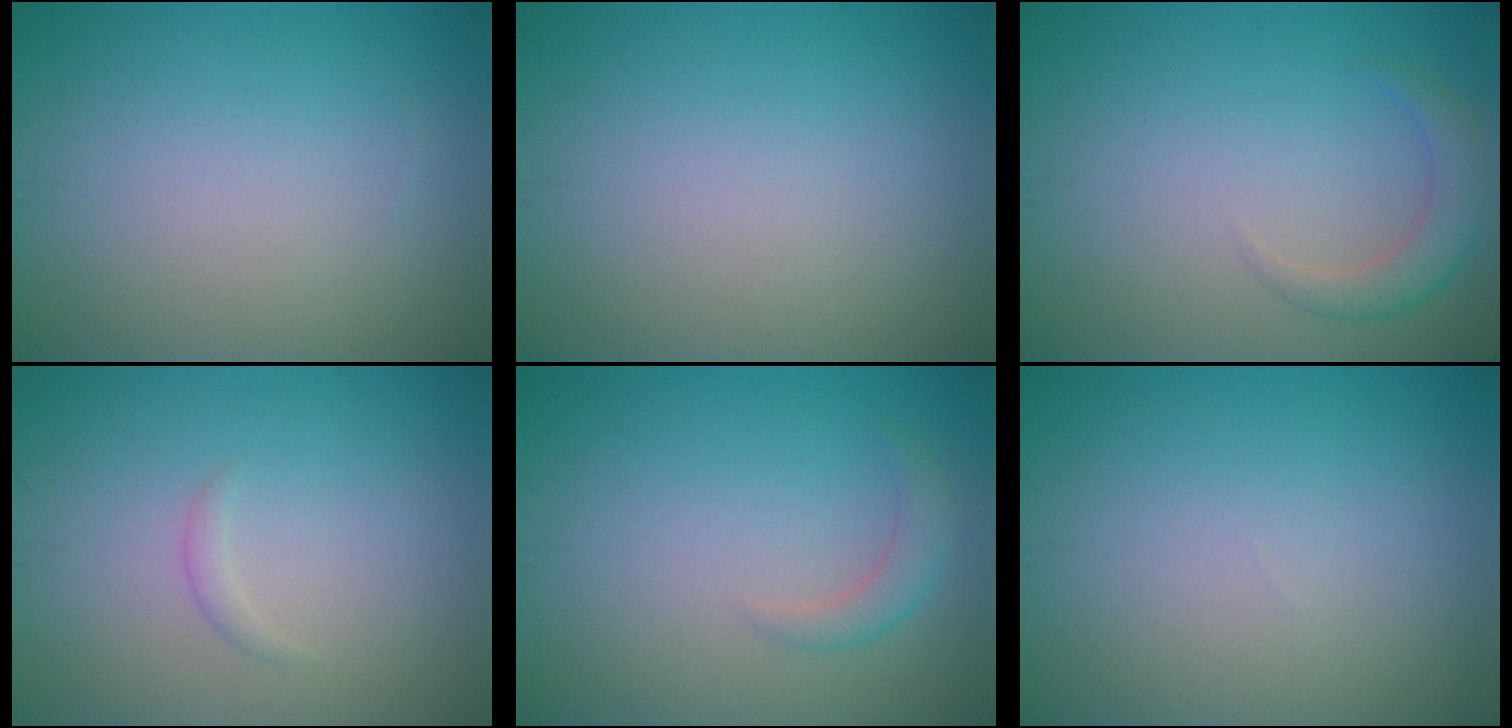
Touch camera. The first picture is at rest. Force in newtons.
{"total": 0.0}
{"total": 2.4, "press": 2.4, "slide": 0.4}
{"total": 0.7, "press": 0.7, "slide": 0.0}
{"total": 1.6, "press": 1.6, "slide": 0.1}
{"total": 0.0}